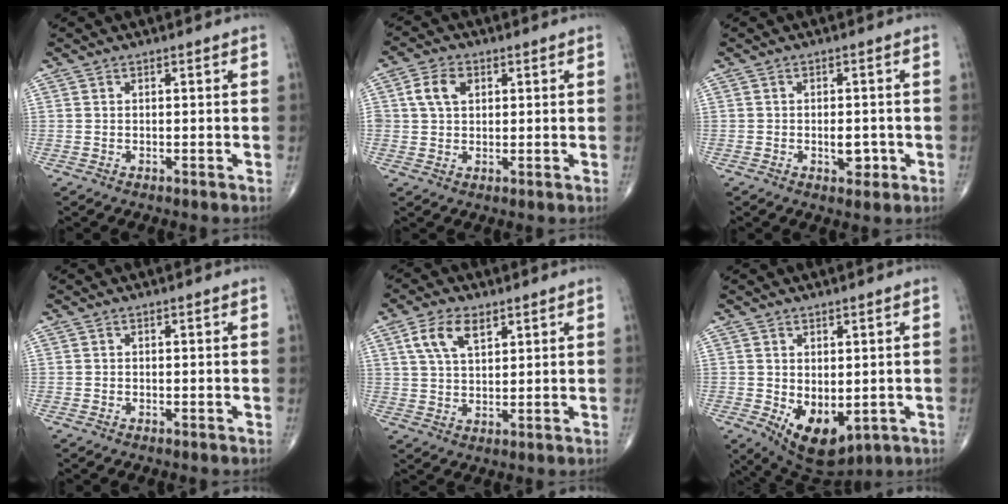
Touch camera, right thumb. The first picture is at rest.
{"total": 5.3, "force": [1.6, 3.7, 3.4], "torque": [-0.057, 0.005, 0.027]}
{"total": 3.5, "force": [-0.8, 2.0, 2.7], "torque": [-0.025, 0.002, -0.007]}
{"total": 0.0}
{"total": 7.2, "force": [3.6, 3.8, 4.9], "torque": [-0.086, -0.010, 0.070]}
{"total": 9.9, "force": [-1.9, 5.7, 7.9], "torque": [-0.112, -0.011, -0.004]}